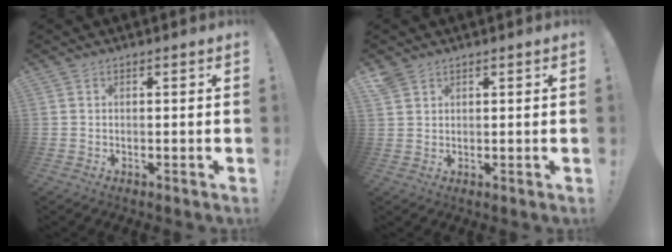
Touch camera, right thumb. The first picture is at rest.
{"total": 2.7, "force": [2.2, 1.3, 1.0], "torque": [-0.023, -0.009, 0.043]}